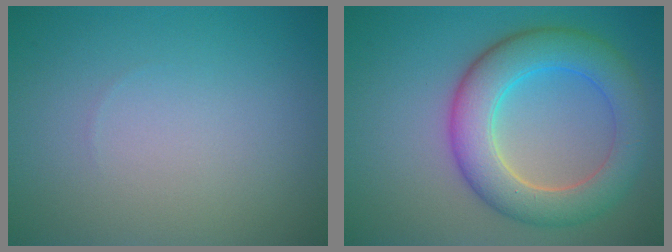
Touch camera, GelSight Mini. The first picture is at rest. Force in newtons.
{"total": 7.1, "press": 7.1, "slide": 0.3}